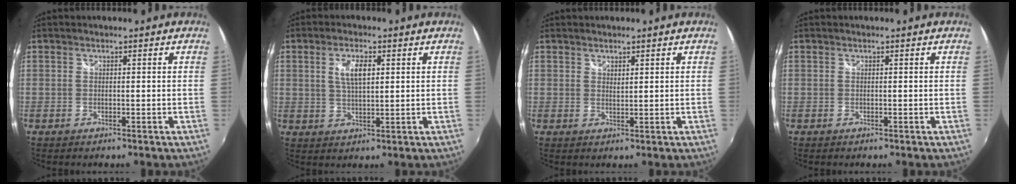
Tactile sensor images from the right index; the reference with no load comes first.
{"total": 5.3, "force": [1.6, 2.0, 4.6], "torque": [-0.086, 0.003, 0.031]}
{"total": 1.3, "force": [1.1, 0.4, 0.5], "torque": [-0.006, 0.000, 0.019]}
{"total": 0.0}